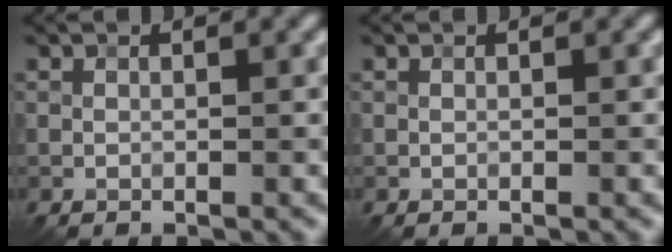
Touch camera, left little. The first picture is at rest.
{"total": 0.0}